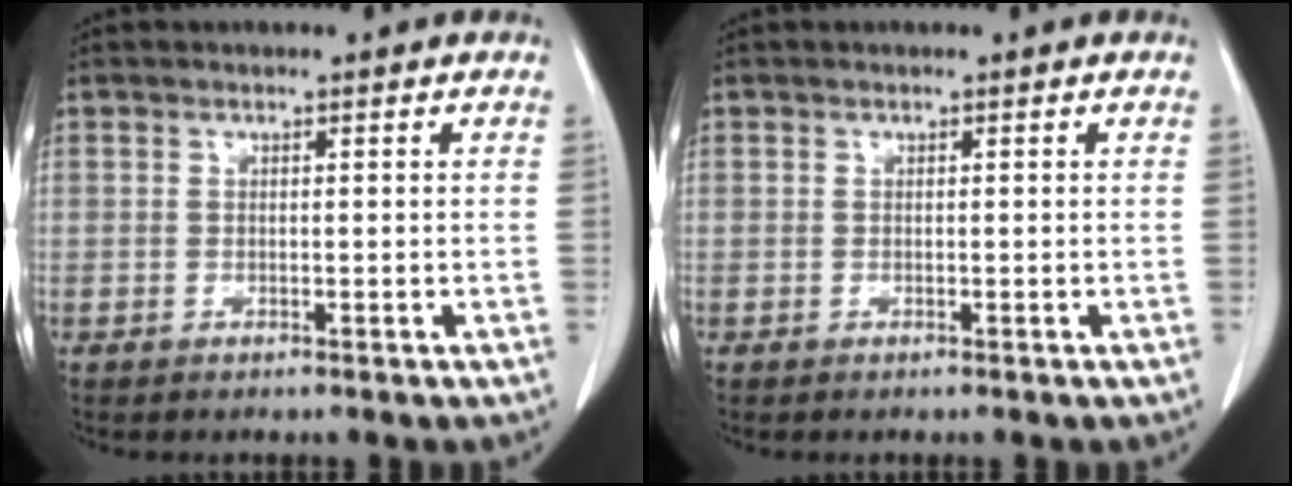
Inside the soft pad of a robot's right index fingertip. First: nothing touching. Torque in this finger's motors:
{"motor_torque": [0.00, 0.00, 0.00, 0.00]}